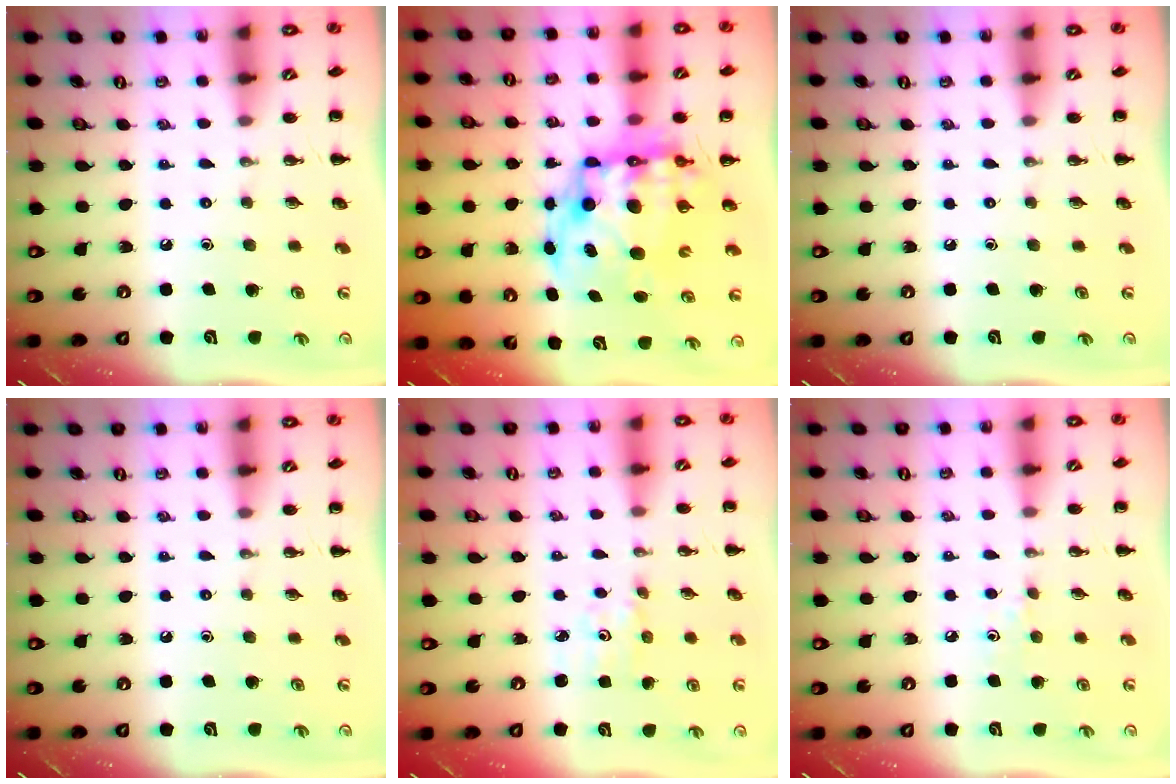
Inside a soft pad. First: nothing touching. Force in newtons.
{"total": 15.6, "press": 15.1, "slide": 3.9}
{"total": 0.0}
{"total": 0.0}
{"total": 1.9, "press": 1.9, "slide": 0.4}
{"total": 3.4, "press": 3.3, "slide": 0.9}